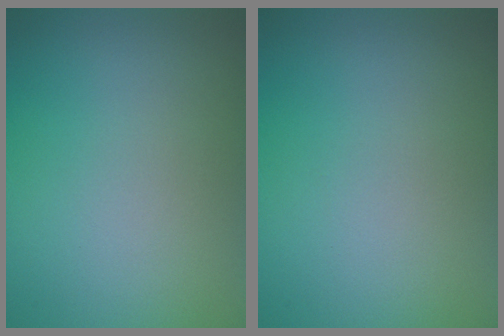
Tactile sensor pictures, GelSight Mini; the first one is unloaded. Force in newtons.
{"total": 0.0}